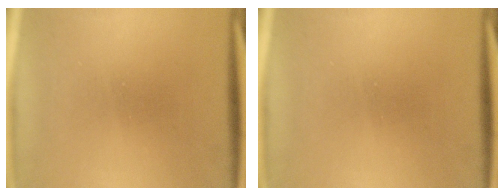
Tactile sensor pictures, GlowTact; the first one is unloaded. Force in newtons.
{"total": 0.0}